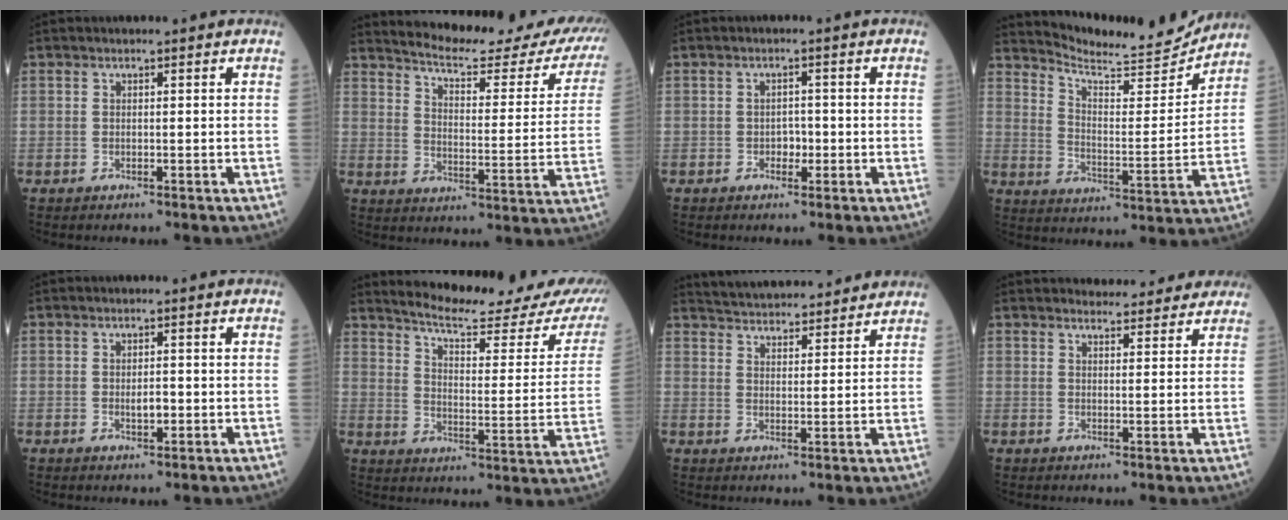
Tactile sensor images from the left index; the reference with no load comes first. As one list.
[{"total": 24.2, "force": [22.3, 2.8, 8.8], "torque": [-0.119, -0.076, 0.271]}, {"total": 1.8, "force": [-0.6, 1.2, 1.2], "torque": [-0.013, 0.005, -0.008]}, {"total": 14.7, "force": [14.4, 0.9, 2.3], "torque": [-0.044, -0.037, 0.209]}, {"total": 2.0, "force": [-0.3, 0.8, 1.8], "torque": [-0.032, 0.000, -0.002]}, {"total": 22.1, "force": [20.3, 1.6, 8.5], "torque": [-0.112, -0.075, 0.254]}, {"total": 15.0, "force": [14.2, 2.4, 4.2], "torque": [-0.064, 0.031, 0.205]}, {"total": 10.3, "force": [9.7, 2.5, 2.4], "torque": [-0.014, 0.011, 0.105]}]